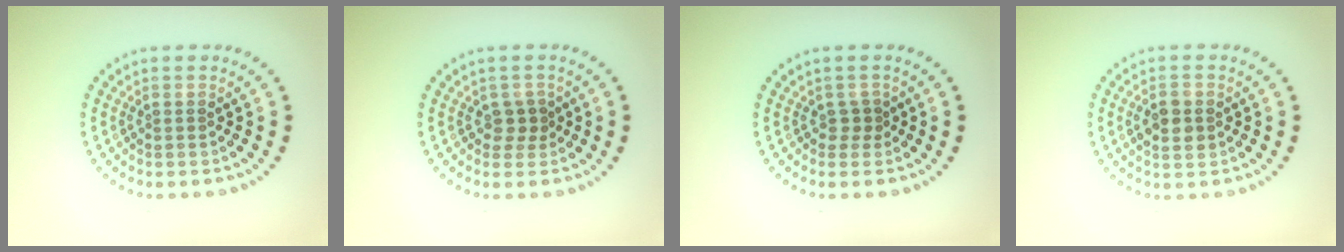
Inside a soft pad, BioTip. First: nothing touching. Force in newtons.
{"total": 1.5, "press": 1.3, "slide": 0.7}
{"total": 1.0, "press": 0.8, "slide": 0.6}
{"total": 2.6, "press": 2.6, "slide": 0.0}